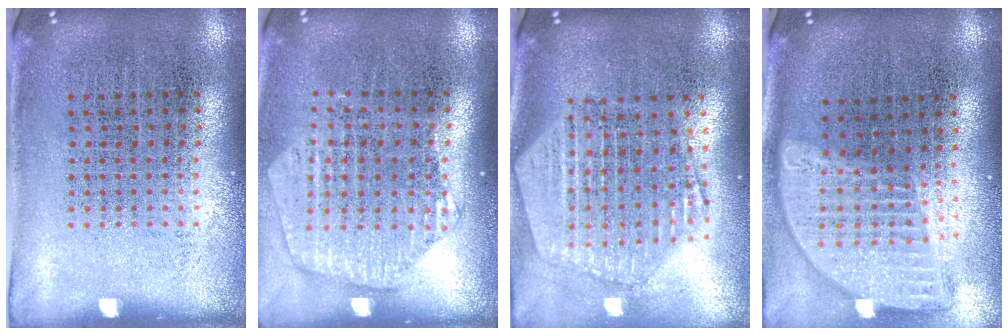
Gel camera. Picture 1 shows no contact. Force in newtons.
{"total": 1.7, "press": 1.6, "slide": 0.7}
{"total": 2.6, "press": 2.2, "slide": 1.3}
{"total": 1.9, "press": 1.6, "slide": 1.1}